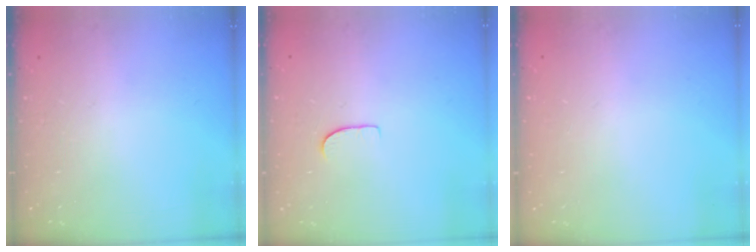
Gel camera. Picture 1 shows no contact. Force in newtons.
{"total": 5.2, "press": 5.2, "slide": 0.4}
{"total": 0.0}